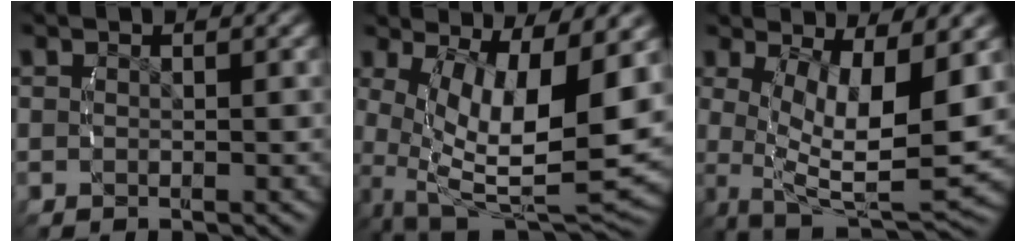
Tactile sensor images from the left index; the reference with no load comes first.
{"total": 12.2, "force": [-0.9, 6.5, 10.2], "torque": [-0.196, -0.050, 0.003]}
{"total": 9.7, "force": [-1.0, 4.9, 8.4], "torque": [-0.160, -0.045, 0.000]}